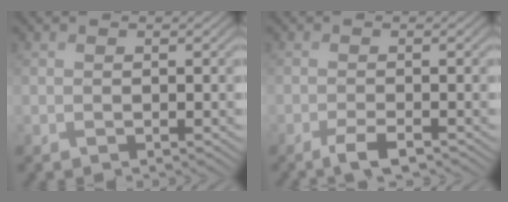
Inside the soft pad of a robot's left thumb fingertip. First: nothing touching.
{"total": 2.7, "force": [-2.0, 1.0, 1.6], "torque": [-0.023, 0.003, -0.041]}